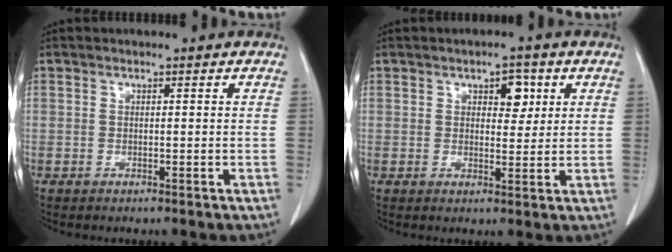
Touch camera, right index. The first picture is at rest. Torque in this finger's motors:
{"motor_torque": [0.09, 0.09, 0.01, 0.01]}